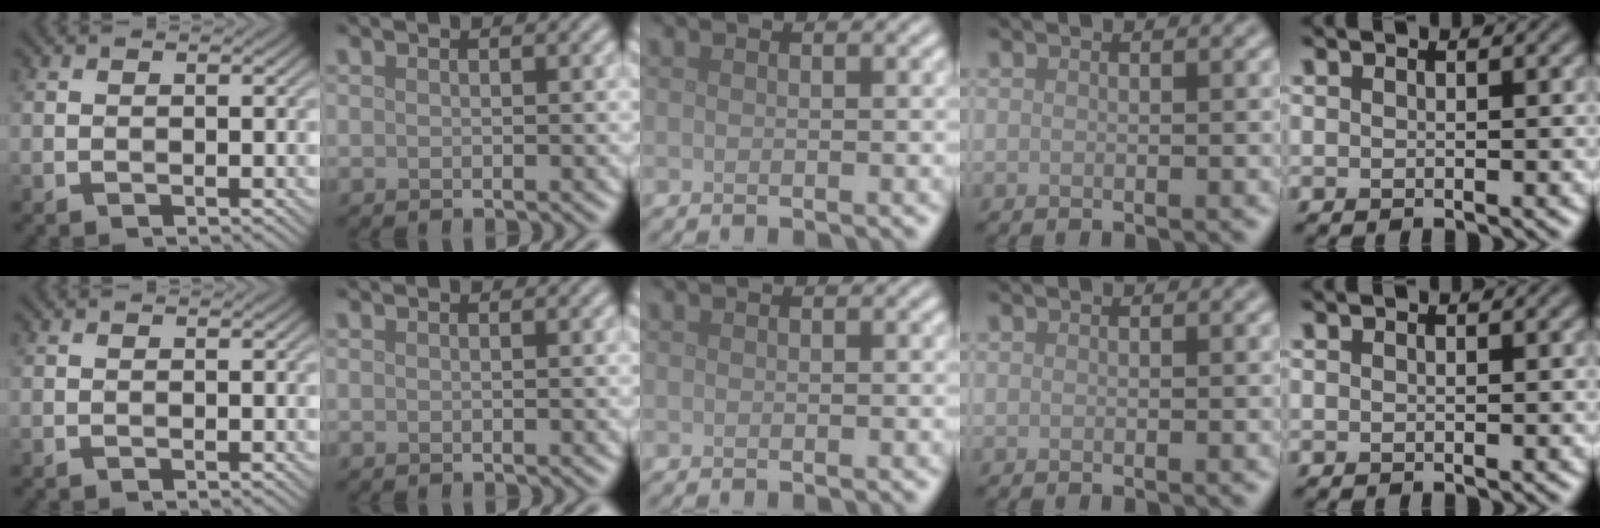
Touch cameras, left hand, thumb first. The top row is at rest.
{}